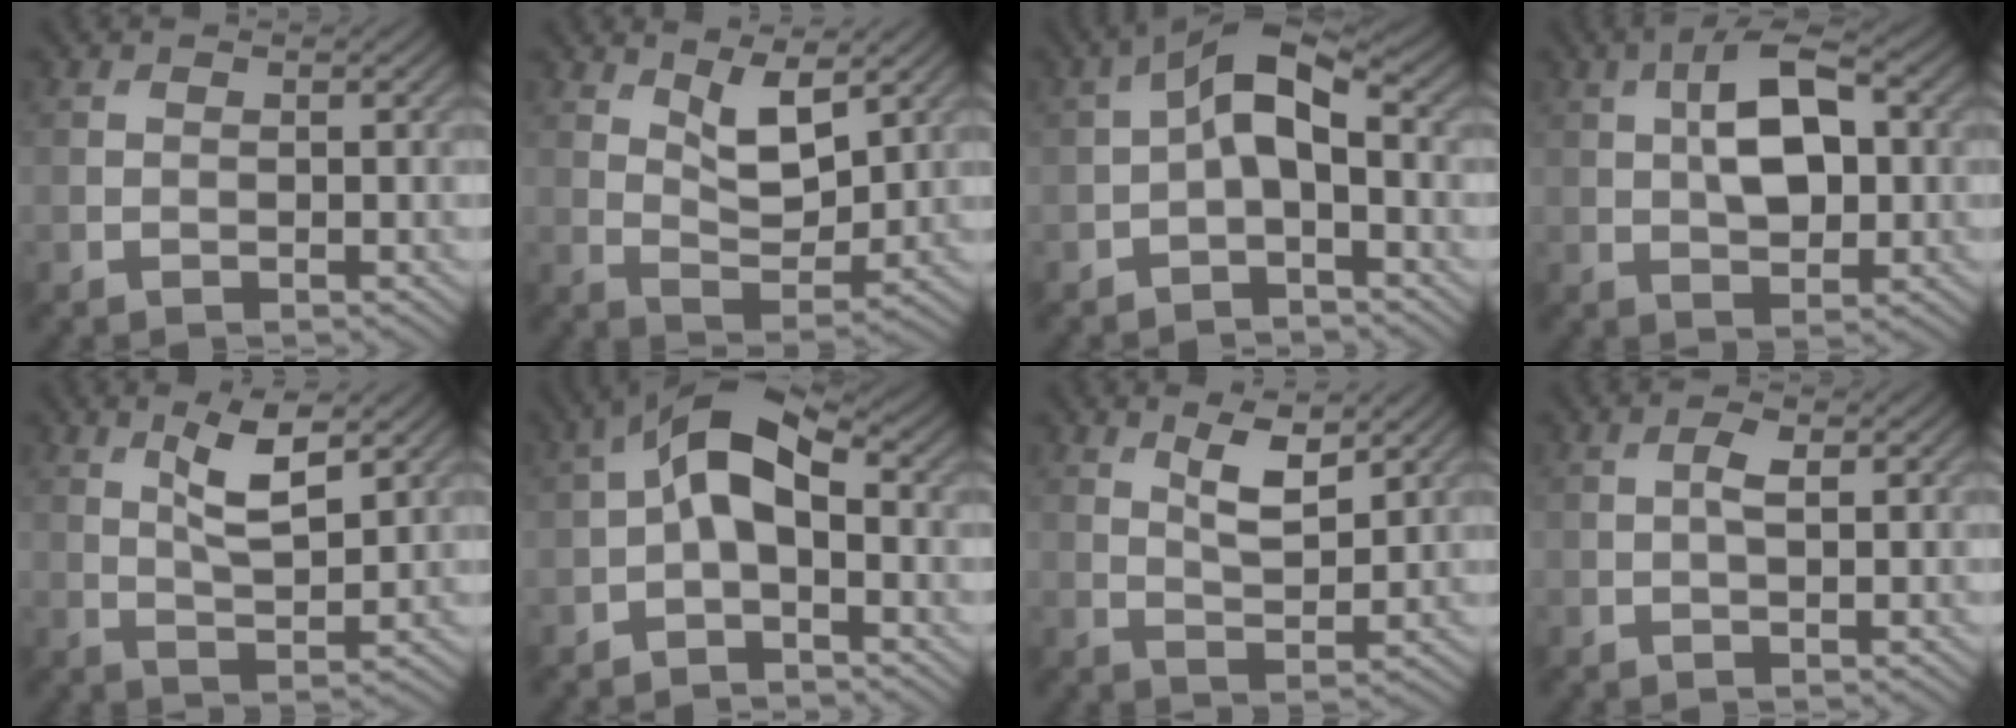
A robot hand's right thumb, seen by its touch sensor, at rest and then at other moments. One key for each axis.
{"total": 6.2, "fx": 3.4, "fy": 2.6, "fz": 4.5, "tx": -0.089, "ty": -0.010, "tz": 0.060}
{"total": 6.0, "fx": -0.3, "fy": 2.9, "fz": 5.2, "tx": -0.098, "ty": 0.013, "tz": -0.014}
{"total": 8.5, "fx": 1.3, "fy": 4.2, "fz": 7.2, "tx": -0.130, "ty": 0.016, "tz": 0.013}
{"total": 5.8, "fx": 2.9, "fy": 1.6, "fz": 4.8, "tx": -0.098, "ty": -0.006, "tz": 0.057}
{"total": 6.7, "fx": 0.0, "fy": 3.6, "fz": 5.7, "tx": -0.111, "ty": 0.017, "tz": -0.010}
{"total": 5.0, "fx": 2.9, "fy": 1.6, "fz": 3.8, "tx": -0.080, "ty": -0.007, "tz": 0.056}
{"total": 1.9, "fx": 0.4, "fy": 0.7, "fz": 1.8, "tx": -0.036, "ty": 0.002, "tz": 0.006}